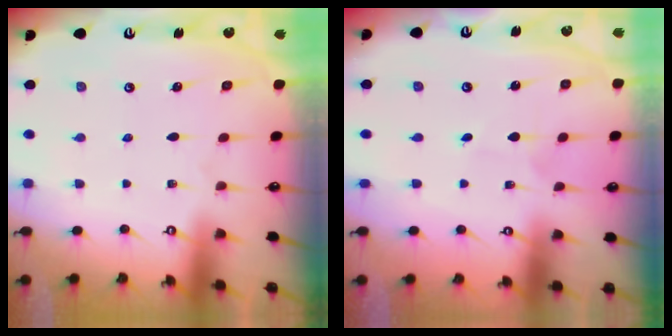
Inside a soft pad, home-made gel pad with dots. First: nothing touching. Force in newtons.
{"total": 1.5, "press": 1.5, "slide": 0.1}